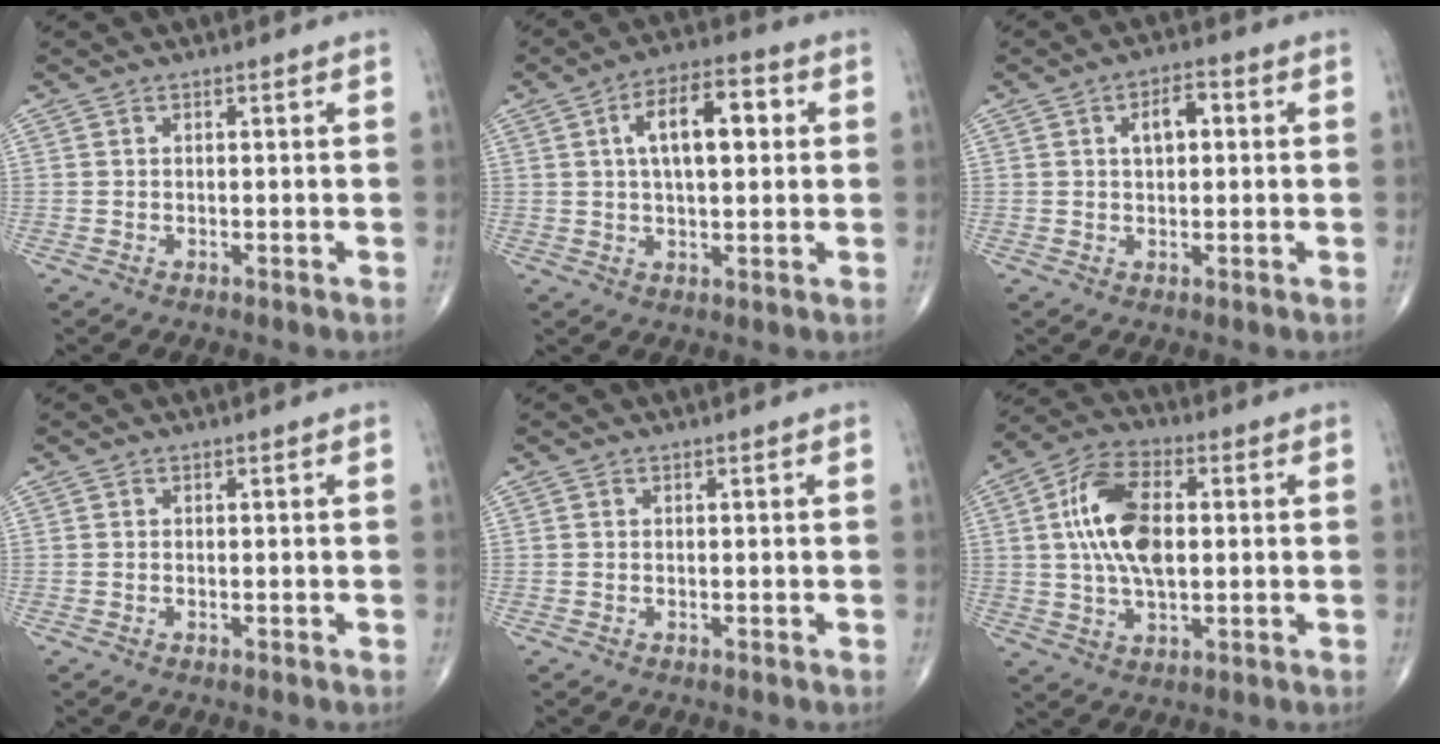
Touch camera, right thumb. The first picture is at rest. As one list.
[{"total": 11.4, "force": [2.4, 5.2, 9.8], "torque": [-0.144, 0.015, 0.033]}, {"total": 4.9, "force": [1.1, 2.7, 4.0], "torque": [-0.056, 0.011, 0.013]}, {"total": 0.0}, {"total": 0.0}, {"total": 13.5, "force": [1.6, 7.1, 11.4], "torque": [-0.213, 0.012, 0.025]}]